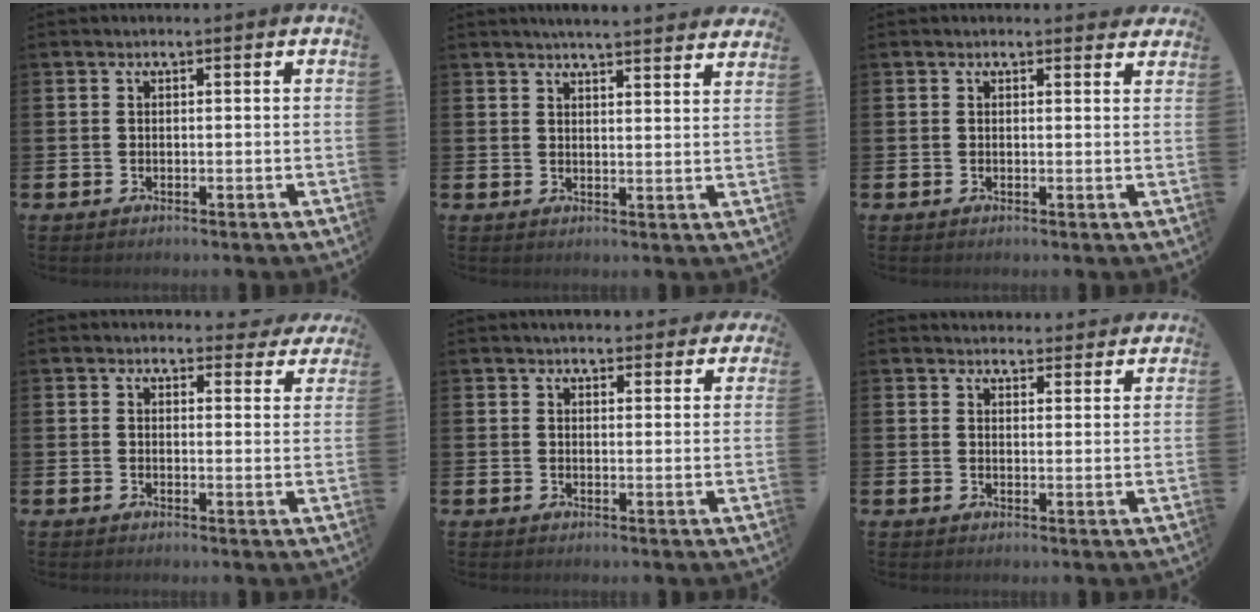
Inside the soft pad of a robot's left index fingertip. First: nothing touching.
{"total": 4.3, "force": [4.3, -0.5, 0.6], "torque": [-0.019, -0.022, 0.077]}
{"total": 1.0, "force": [1.0, 0.4, 0.1], "torque": [0.005, 0.001, 0.017]}
{"total": 2.6, "force": [2.4, 0.9, 0.2], "torque": [0.006, -0.013, 0.040]}
{"total": 3.2, "force": [3.0, 0.9, 0.1], "torque": [0.001, -0.013, 0.055]}
{"total": 3.5, "force": [3.4, 0.7, -0.1], "torque": [0.005, -0.023, 0.061]}